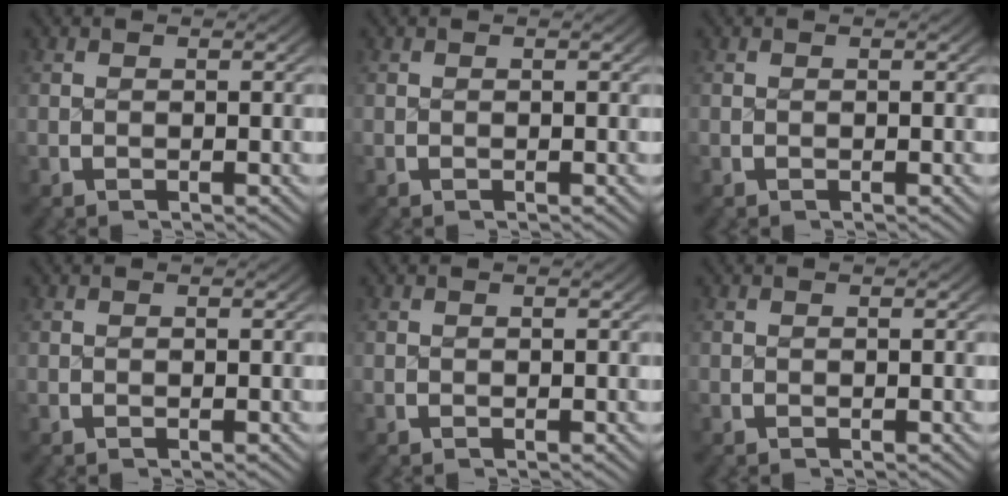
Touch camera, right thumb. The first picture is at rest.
{"total": 0.0}
{"total": 0.0}
{"total": 0.0}
{"total": 0.0}
{"total": 0.0}